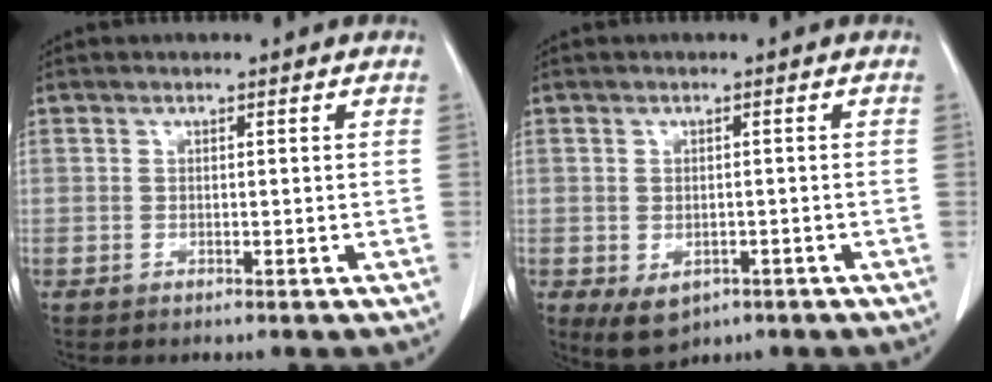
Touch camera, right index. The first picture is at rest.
{"total": 4.6, "force": [-2.2, 3.1, 2.6], "torque": [-0.042, -0.007, -0.020]}